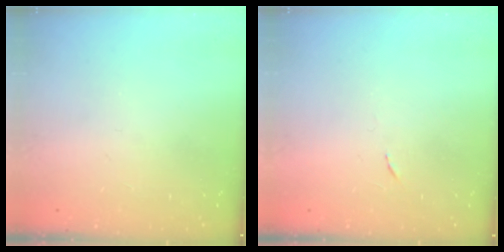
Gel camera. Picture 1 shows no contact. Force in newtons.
{"total": 3.5, "press": 3.3, "slide": 1.2}